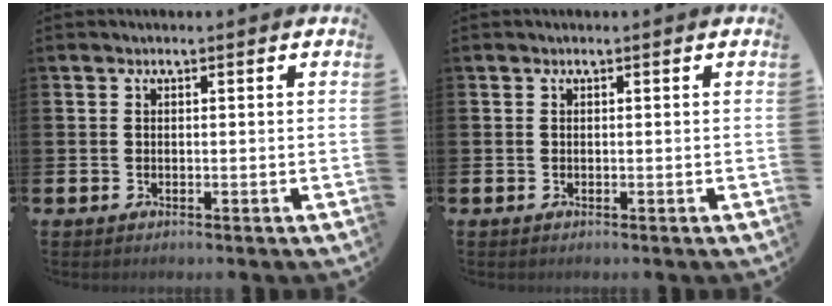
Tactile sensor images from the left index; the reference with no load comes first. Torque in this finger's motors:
{"motor_torque": [0.00, 0.00, 0.00, 0.00]}